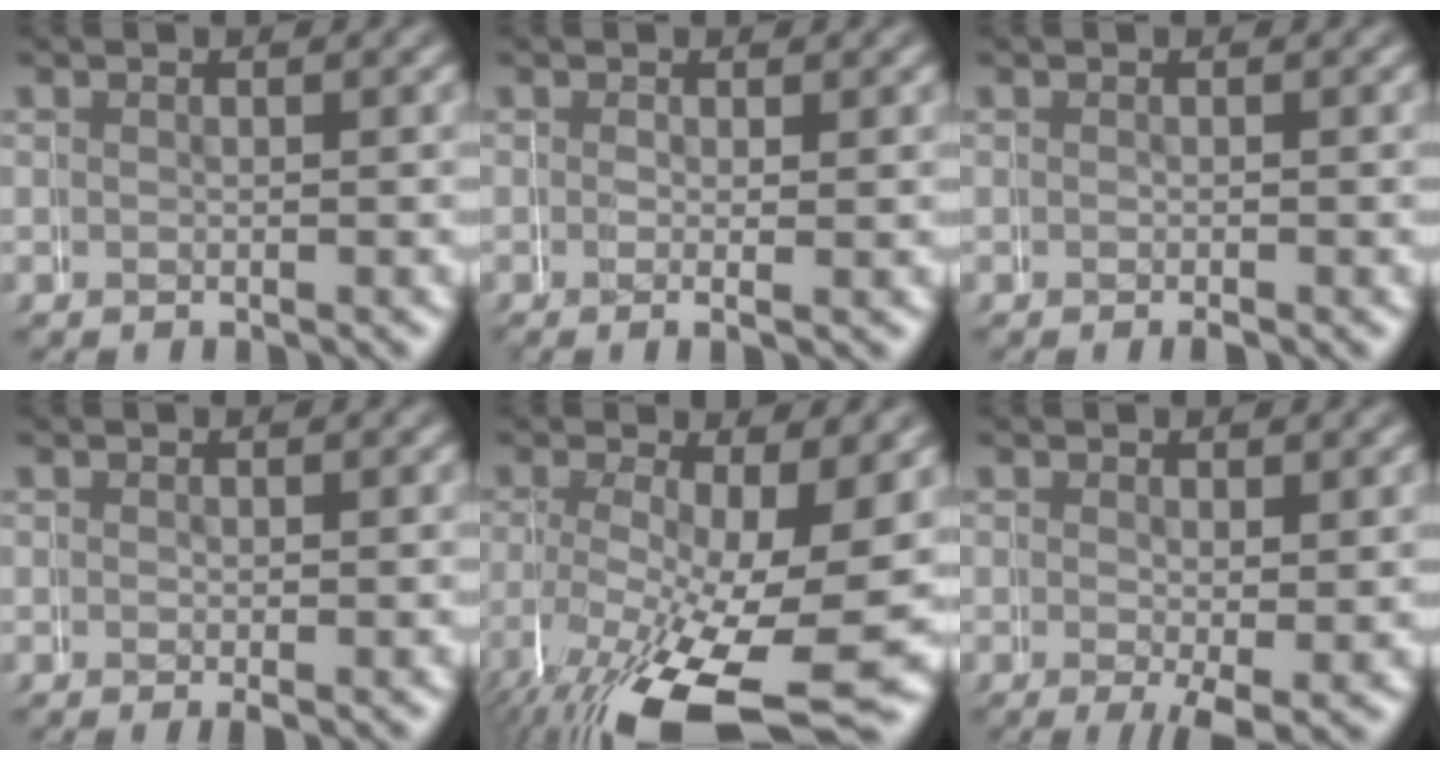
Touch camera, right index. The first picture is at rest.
{"total": 1.1, "force": [-0.1, 0.1, 1.1], "torque": [-0.027, -0.007, -0.004]}
{"total": 0.6, "force": [-0.4, 0.2, 0.3], "torque": [-0.004, -0.002, -0.006]}
{"total": 0.5, "force": [-0.1, 0.1, 0.5], "torque": [-0.005, -0.003, -0.001]}
{"total": 11.2, "force": [-4.9, 4.6, 9.0], "torque": [-0.166, -0.053, -0.049]}
{"total": 2.5, "force": [-0.8, 0.6, 2.3], "torque": [-0.032, -0.018, -0.007]}